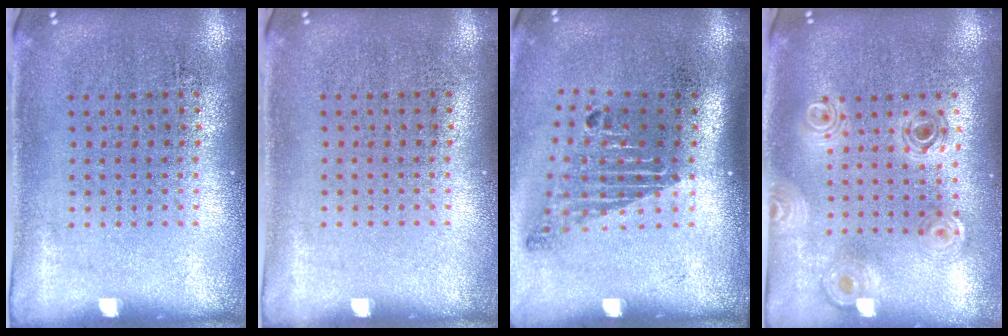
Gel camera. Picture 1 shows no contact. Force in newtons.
{"total": 0.0}
{"total": 1.8, "press": 1.2, "slide": 1.3}
{"total": 0.8, "press": 0.8, "slide": 0.1}